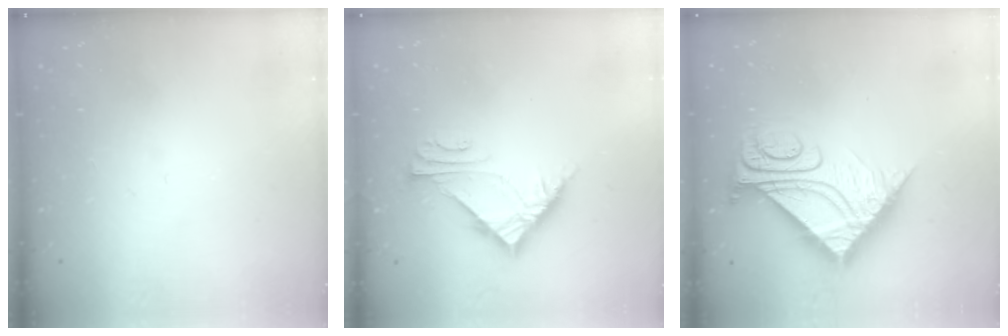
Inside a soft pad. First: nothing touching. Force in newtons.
{"total": 6.6, "press": 6.6, "slide": 0.4}
{"total": 13.0, "press": 13.0, "slide": 1.0}